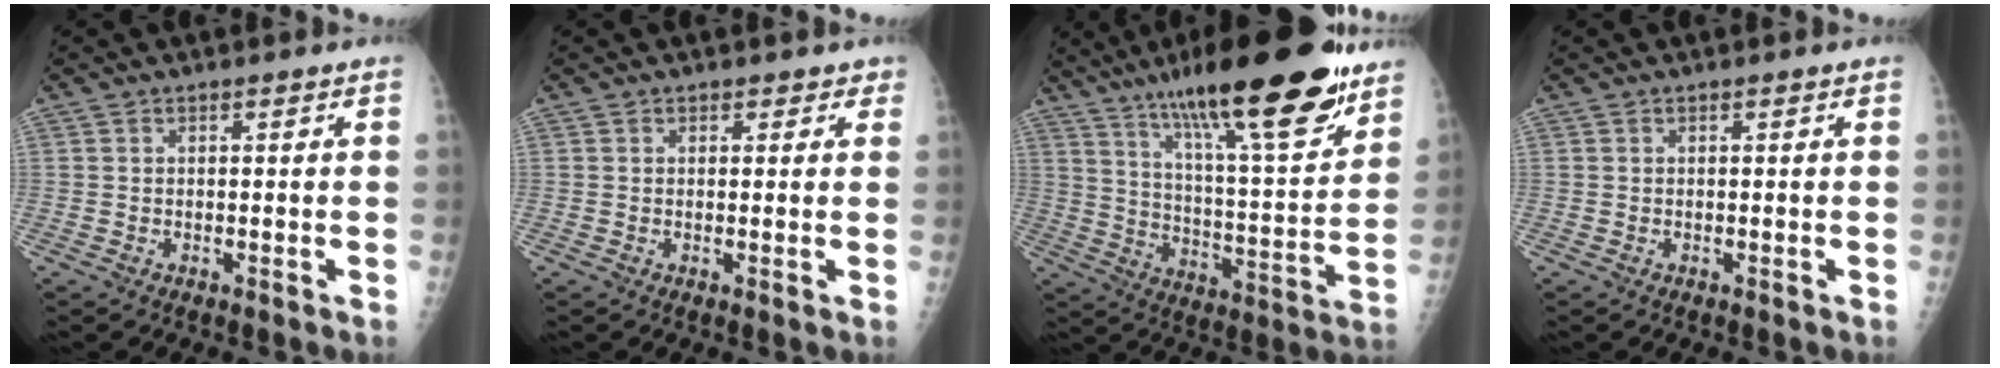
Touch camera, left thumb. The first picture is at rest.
{"total": 1.6, "force": [1.1, 1.2, 0.1], "torque": [0.023, -0.004, 0.006]}
{"total": 26.2, "force": [17.2, 5.8, 19.0], "torque": [-0.277, -0.059, 0.276]}
{"total": 0.0}